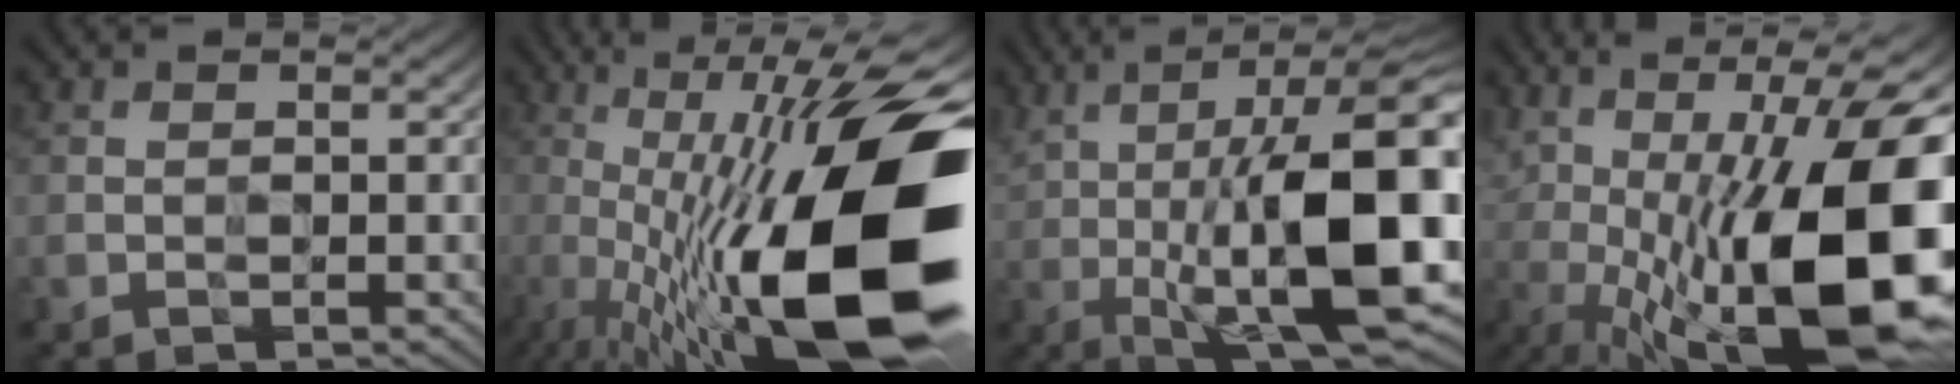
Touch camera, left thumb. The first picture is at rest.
{"total": 19.5, "force": [-3.6, 5.9, 18.2], "torque": [-0.312, 0.020, -0.066]}
{"total": 19.9, "force": [0.5, 6.6, 18.8], "torque": [-0.292, 0.025, 0.011]}
{"total": 21.5, "force": [-2.8, 8.8, 19.4], "torque": [-0.307, 0.019, -0.065]}